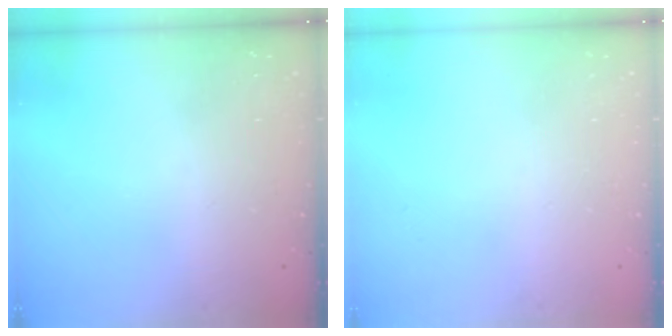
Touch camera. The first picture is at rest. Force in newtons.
{"total": 0.0}